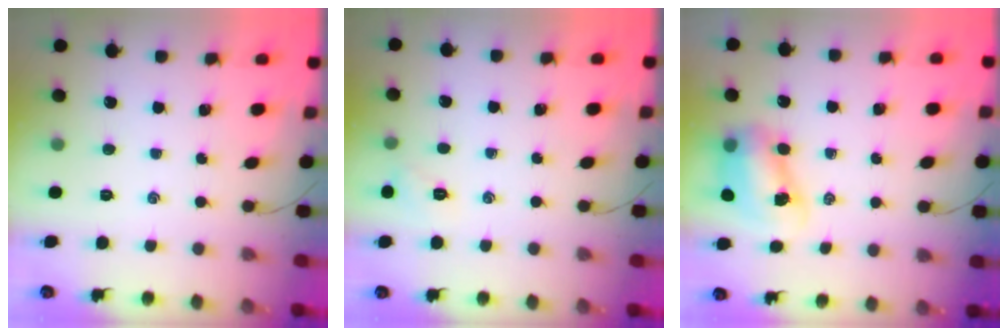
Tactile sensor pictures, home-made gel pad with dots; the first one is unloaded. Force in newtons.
{"total": 5.7, "press": 5.5, "slide": 1.6}
{"total": 8.1, "press": 7.9, "slide": 1.3}